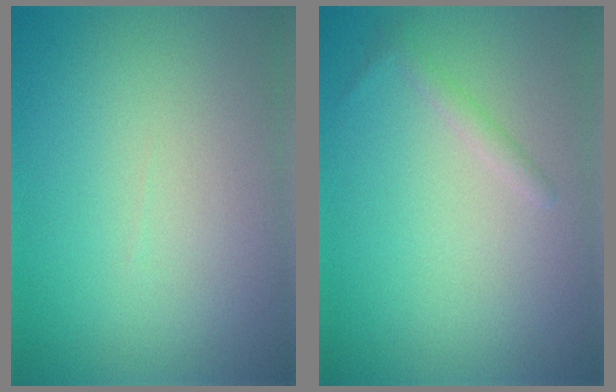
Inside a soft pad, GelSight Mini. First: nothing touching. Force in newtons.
{"total": 0.9, "press": 0.9, "slide": 0.1}